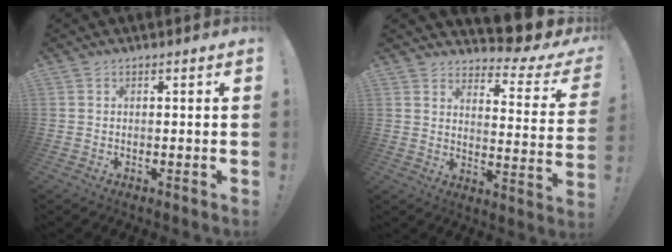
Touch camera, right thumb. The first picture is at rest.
{"total": 6.5, "force": [5.9, 1.0, 2.4], "torque": [-0.020, -0.077, 0.097]}